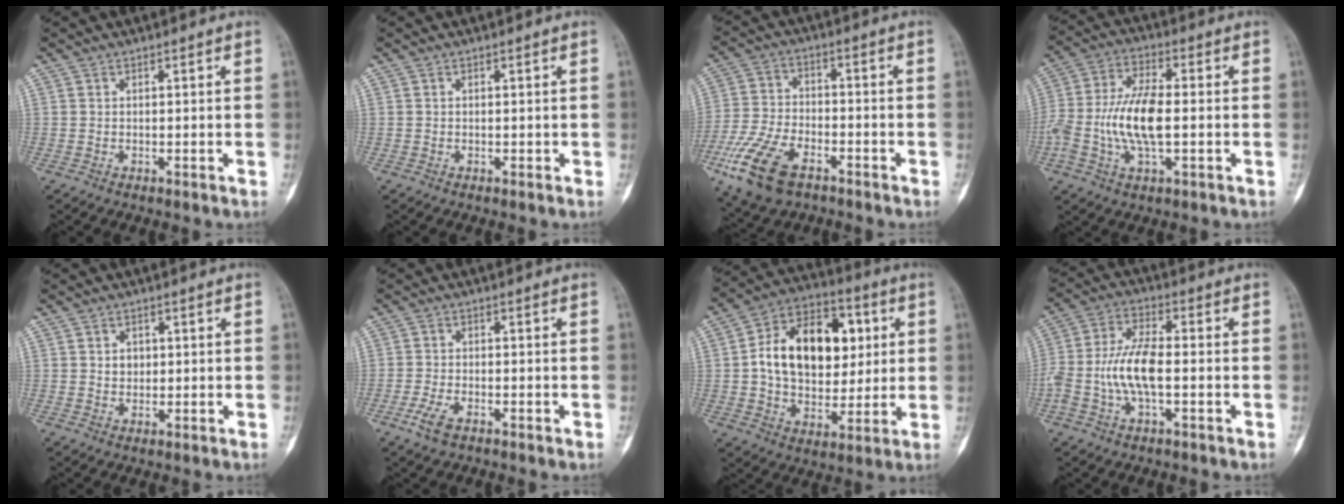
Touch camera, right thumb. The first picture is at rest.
{"total": 0.0}
{"total": 14.3, "force": [-7.5, 7.7, 9.5], "torque": [-0.191, 0.012, -0.142]}
{"total": 13.1, "force": [-1.7, 6.0, 11.5], "torque": [-0.248, 0.021, -0.036]}
{"total": 2.5, "force": [0.4, 2.2, 1.2], "torque": [0.002, 0.002, 0.006]}
{"total": 4.2, "force": [-2.4, 2.1, 2.7], "torque": [-0.060, 0.004, -0.049]}
{"total": 21.0, "force": [3.3, 14.1, 15.1], "torque": [-0.205, 0.017, 0.056]}
{"total": 10.3, "force": [-1.8, 4.7, 9.0], "torque": [-0.193, 0.030, -0.040]}